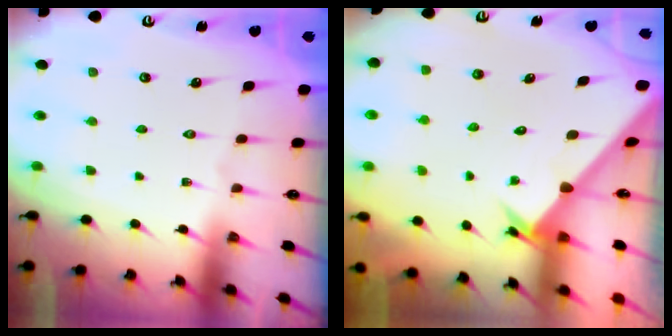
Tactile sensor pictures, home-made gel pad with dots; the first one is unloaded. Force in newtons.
{"total": 2.5, "press": 2.5, "slide": 0.2}